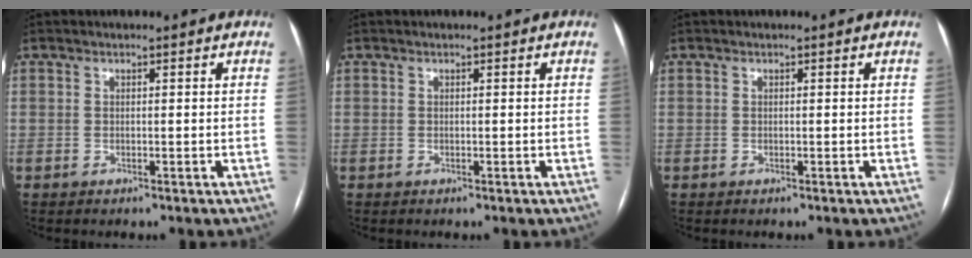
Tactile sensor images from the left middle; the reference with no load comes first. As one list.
[{"total": 0.0}, {"total": 0.0}]